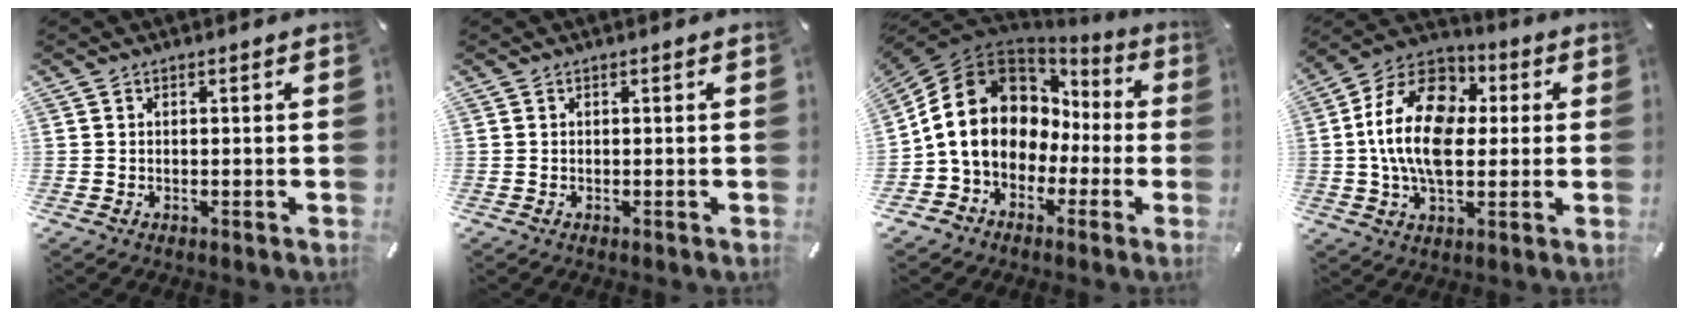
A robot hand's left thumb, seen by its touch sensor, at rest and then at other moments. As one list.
[{"total": 0.0}, {"total": 15.6, "force": [0.8, 13.2, 8.3], "torque": [-0.174, -0.008, 0.012]}, {"total": 18.8, "force": [0.9, 12.9, 13.7], "torque": [-0.278, 0.011, 0.010]}]